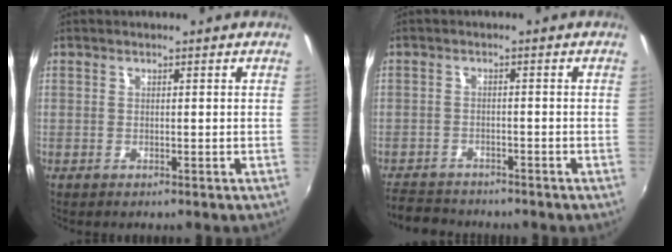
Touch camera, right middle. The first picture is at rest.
{"total": 6.4, "force": [-5.8, 2.2, 1.2], "torque": [-0.048, -0.005, -0.098]}